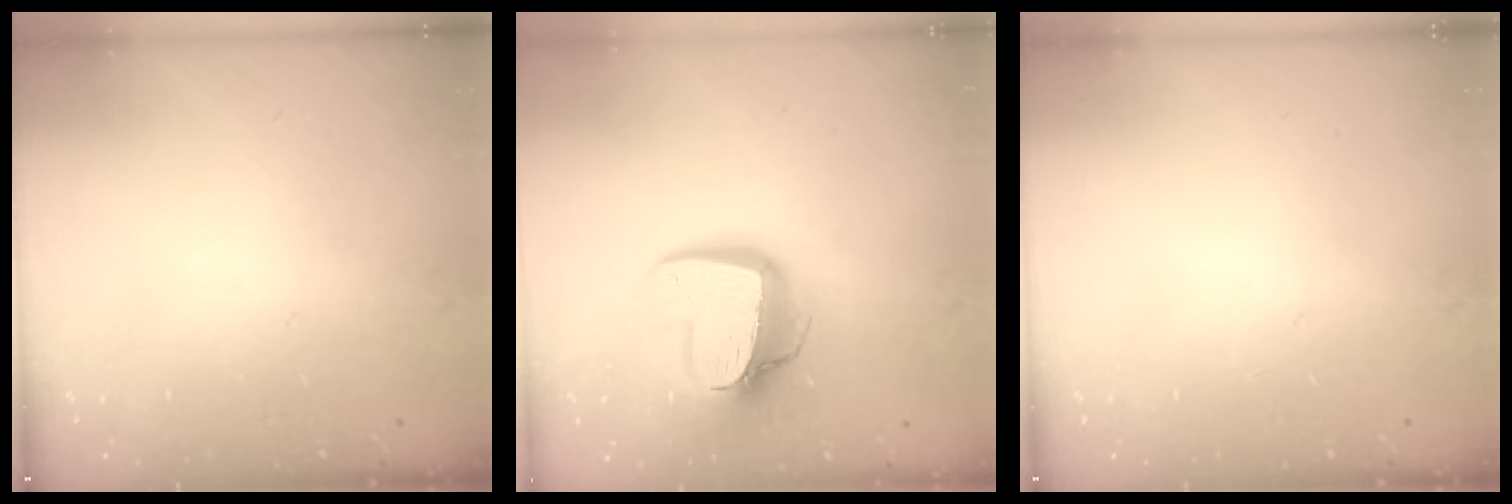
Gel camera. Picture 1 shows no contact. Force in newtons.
{"total": 14.4, "press": 14.3, "slide": 1.3}
{"total": 0.0}